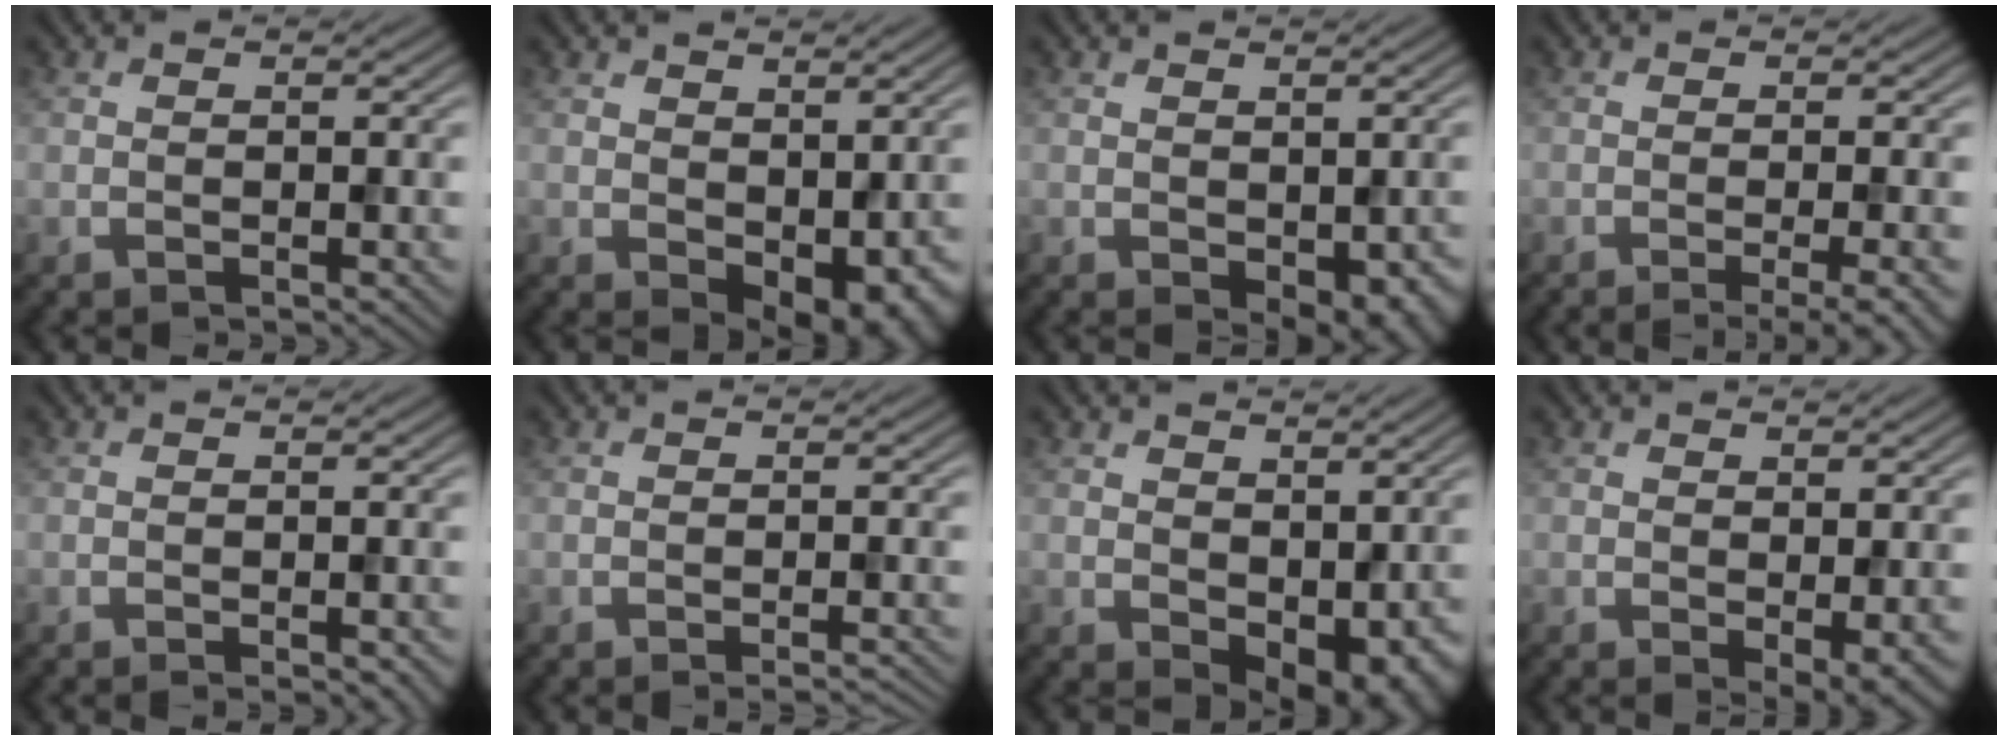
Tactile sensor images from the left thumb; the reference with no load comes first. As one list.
[{"total": 5.4, "force": [-0.2, 3.3, 4.2], "torque": [-0.064, -0.018, 0.011]}, {"total": 4.8, "force": [-1.7, 2.7, 3.6], "torque": [-0.048, -0.022, -0.007]}, {"total": 5.1, "force": [-2.3, 1.0, 4.5], "torque": [-0.056, 0.005, -0.037]}, {"total": 1.9, "force": [-1.2, 0.4, 1.5], "torque": [-0.012, 0.004, -0.019]}, {"total": 1.7, "force": [-1.1, 0.3, 1.2], "torque": [-0.007, 0.003, -0.023]}, {"total": 6.2, "force": [0.2, 4.0, 4.7], "torque": [-0.068, -0.021, 0.017]}, {"total": 2.9, "force": [-0.2, 0.7, 2.8], "torque": [-0.046, -0.008, -0.001]}]